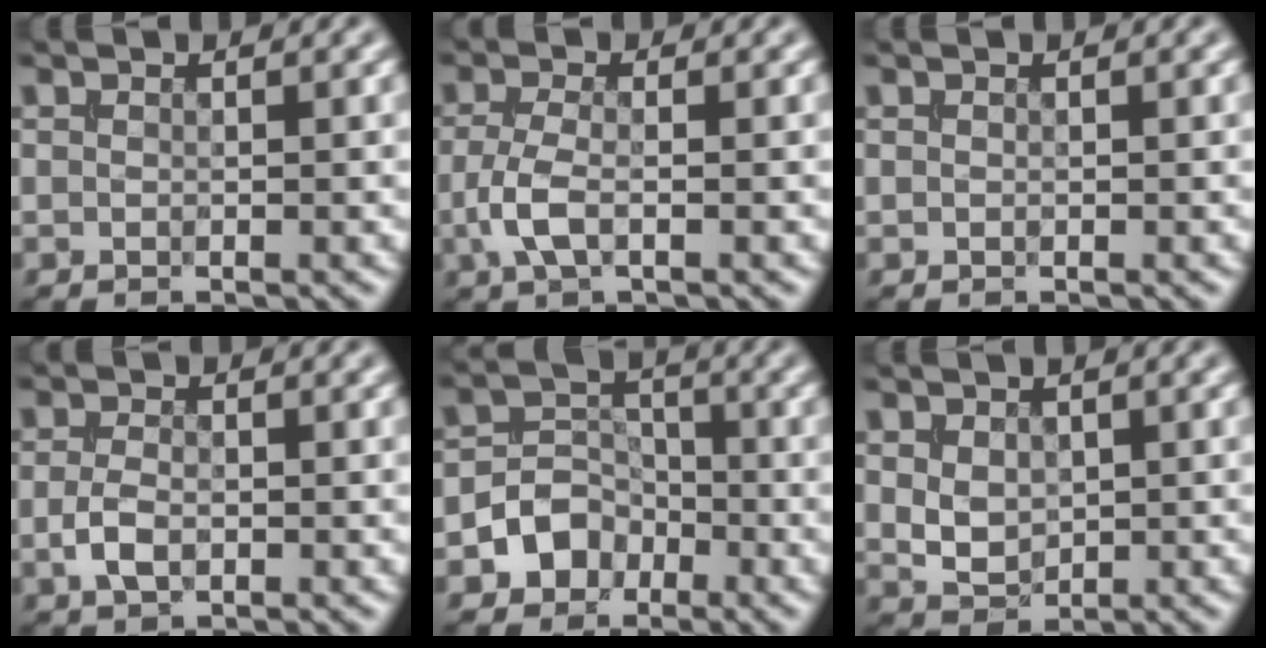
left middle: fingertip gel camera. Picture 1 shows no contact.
{"total": 2.8, "force": [-0.9, 1.2, 2.4], "torque": [-0.056, 0.000, -0.024]}
{"total": 0.0}
{"total": 2.3, "force": [-0.6, 1.4, 1.7], "torque": [-0.036, -0.002, -0.014]}
{"total": 3.9, "force": [-1.8, 3.2, 1.2], "torque": [0.000, 0.007, -0.042]}
{"total": 2.7, "force": [0.5, 2.1, 1.7], "torque": [-0.032, -0.006, 0.013]}